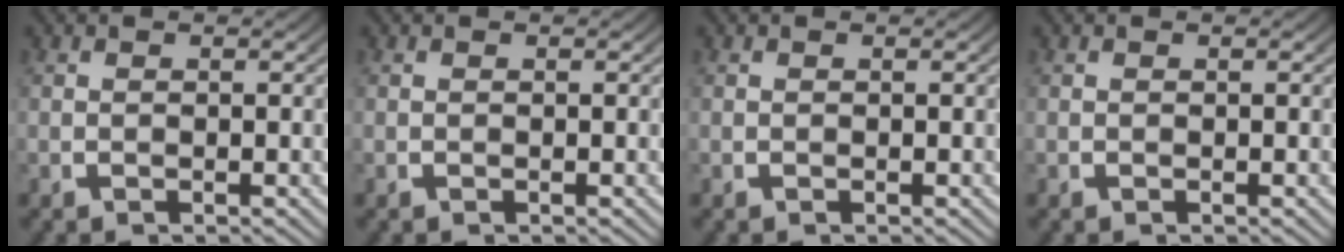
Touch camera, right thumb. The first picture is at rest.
{"total": 0.0}
{"total": 0.0}
{"total": 0.0}